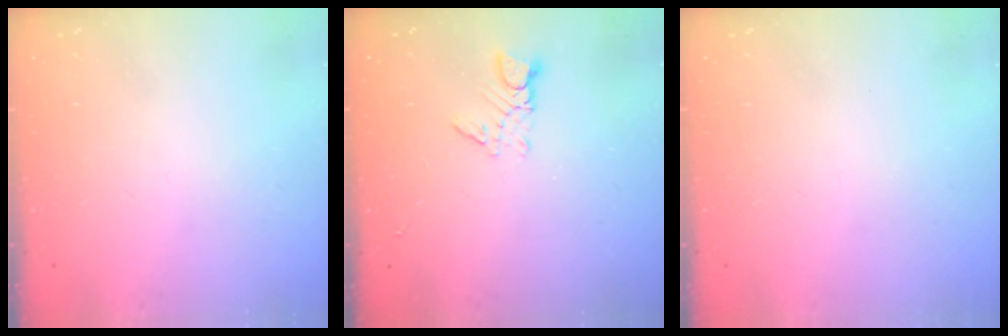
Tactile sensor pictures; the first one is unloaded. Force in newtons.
{"total": 4.1, "press": 4.1, "slide": 0.5}
{"total": 0.0}